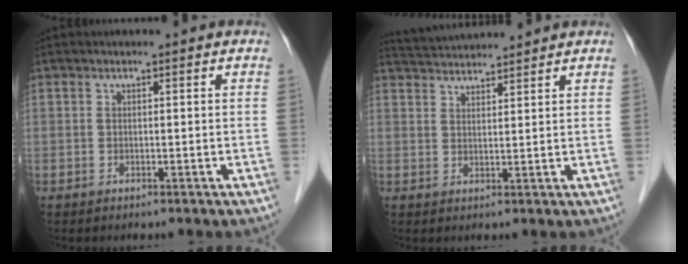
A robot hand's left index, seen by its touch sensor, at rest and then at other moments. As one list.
[{"total": 6.2, "force": [6.1, -0.4, 1.0], "torque": [-0.027, 0.030, 0.105]}]